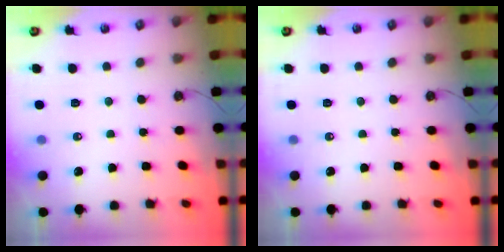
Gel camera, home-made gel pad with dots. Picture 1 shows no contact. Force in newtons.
{"total": 0.0}